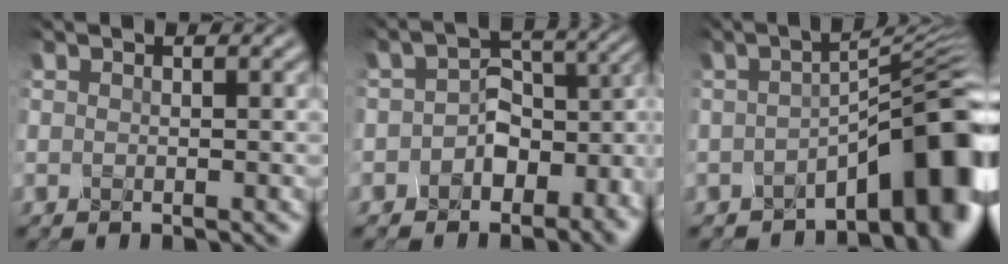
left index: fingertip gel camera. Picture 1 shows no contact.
{"total": 6.9, "force": [-2.7, 5.2, 3.6], "torque": [-0.036, 0.003, -0.050]}
{"total": 9.1, "force": [-4.3, 2.6, 7.6], "torque": [-0.082, 0.017, -0.071]}